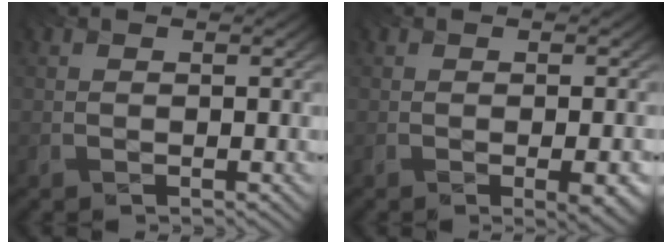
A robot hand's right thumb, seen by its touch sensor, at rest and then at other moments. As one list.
[{"total": 3.7, "force": [-1.3, 1.0, 3.3], "torque": [-0.031, 0.000, -0.020]}]